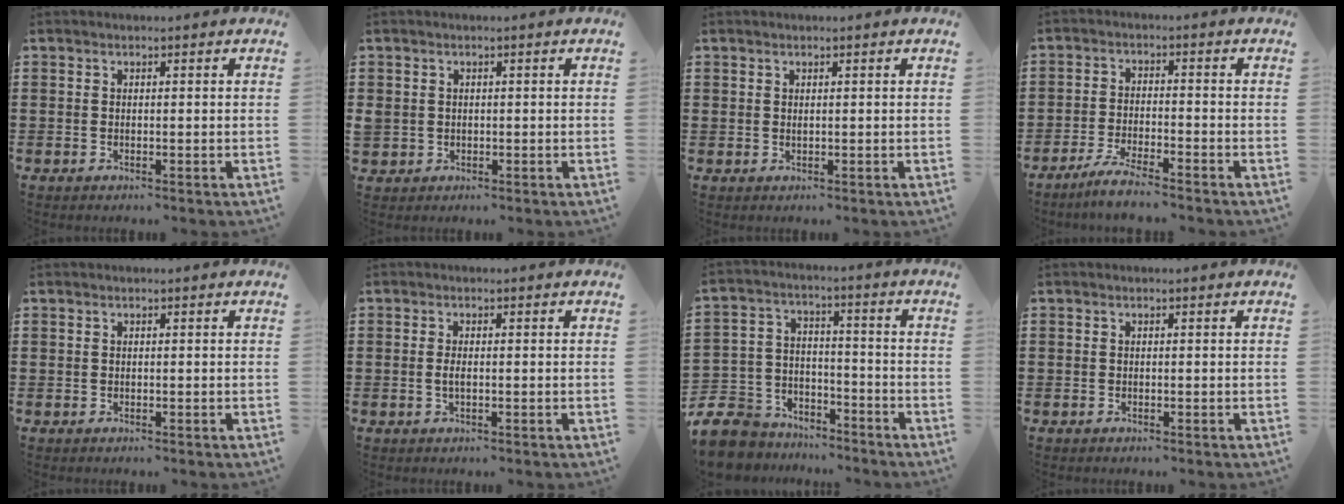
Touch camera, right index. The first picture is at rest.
{"total": 1.3, "force": [0.1, 1.2, 0.1], "torque": [-0.007, 0.007, 0.001]}
{"total": 0.5, "force": [0.4, 0.3, 0.2], "torque": [-0.004, 0.002, 0.008]}
{"total": 4.1, "force": [-3.8, -0.1, 1.7], "torque": [-0.036, -0.004, -0.074]}
{"total": 0.0}
{"total": 1.6, "force": [-0.2, 0.5, 1.5], "torque": [-0.035, -0.003, -0.006]}
{"total": 7.9, "force": [-7.2, 3.2, 0.6], "torque": [-0.051, 0.006, -0.150]}
{"total": 0.0}